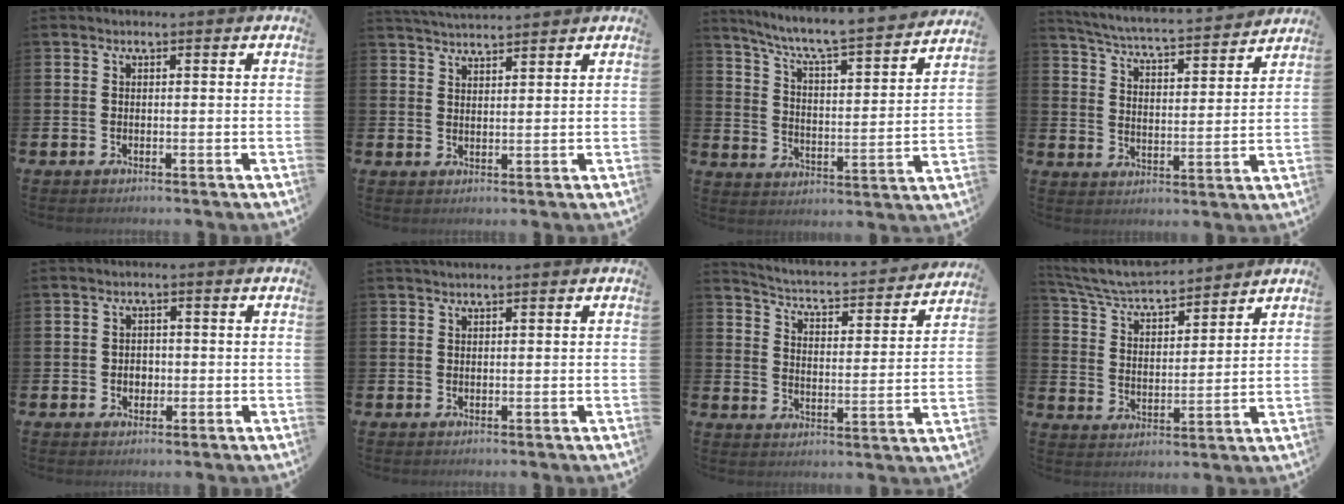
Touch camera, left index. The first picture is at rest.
{"total": 3.5, "force": [3.5, 0.1, 0.3], "torque": [-0.014, -0.014, 0.065]}
{"total": 7.4, "force": [6.8, 0.3, 2.8], "torque": [-0.085, -0.057, 0.110]}
{"total": 5.3, "force": [5.2, 0.0, 1.2], "torque": [-0.048, -0.046, 0.085]}
{"total": 1.8, "force": [-0.2, 1.6, 0.9], "torque": [-0.010, 0.004, -0.010]}
{"total": 0.8, "force": [0.7, -0.1, 0.3], "torque": [-0.002, -0.001, 0.013]}
{"total": 3.9, "force": [3.7, 0.6, 1.1], "torque": [-0.045, -0.040, 0.053]}
{"total": 6.3, "force": [6.0, 0.7, 1.8], "torque": [-0.066, -0.040, 0.104]}